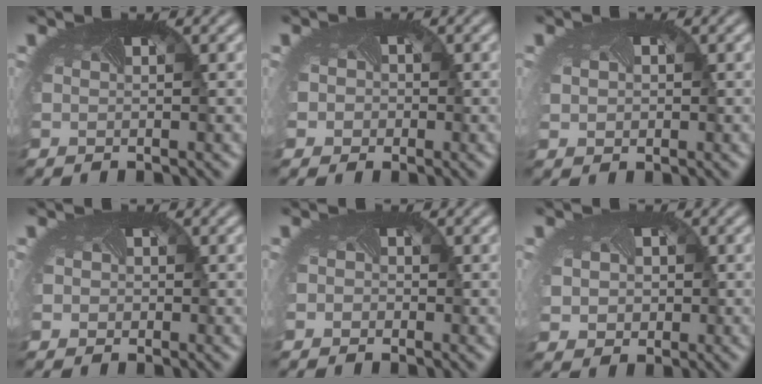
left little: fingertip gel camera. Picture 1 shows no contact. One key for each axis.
{"total": 2.8, "fx": -0.4, "fy": 2.6, "fz": 1.0, "tx": -0.011, "ty": -0.003, "tz": -0.017}
{"total": 1.5, "fx": 0.2, "fy": 1.4, "fz": 0.4, "tx": -0.015, "ty": -0.005, "tz": 0.010}
{"total": 1.6, "fx": 0.0, "fy": 1.5, "fz": 0.4, "tx": -0.004, "ty": -0.001, "tz": -0.003}
{"total": 1.0, "fx": -0.3, "fy": 1.0, "fz": 0.1, "tx": 0.002, "ty": -0.007, "tz": -0.006}
{"total": 3.8, "fx": 0.0, "fy": 3.3, "fz": 1.9, "tx": -0.040, "ty": -0.010, "tz": 0.005}